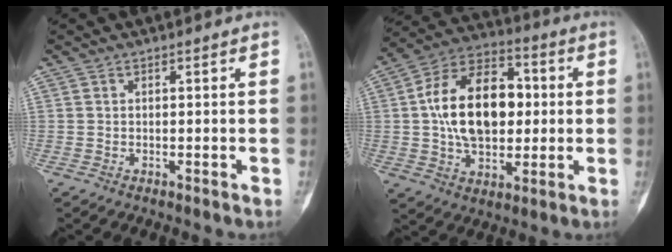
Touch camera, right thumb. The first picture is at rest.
{"total": 19.2, "force": [1.4, 12.2, 14.8], "torque": [-0.223, 0.022, 0.022]}